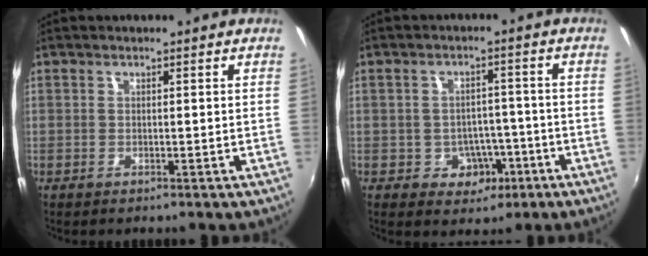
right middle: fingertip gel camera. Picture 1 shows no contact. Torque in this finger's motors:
{"motor_torque": [0.41, -0.38, 0.01, 0.01]}